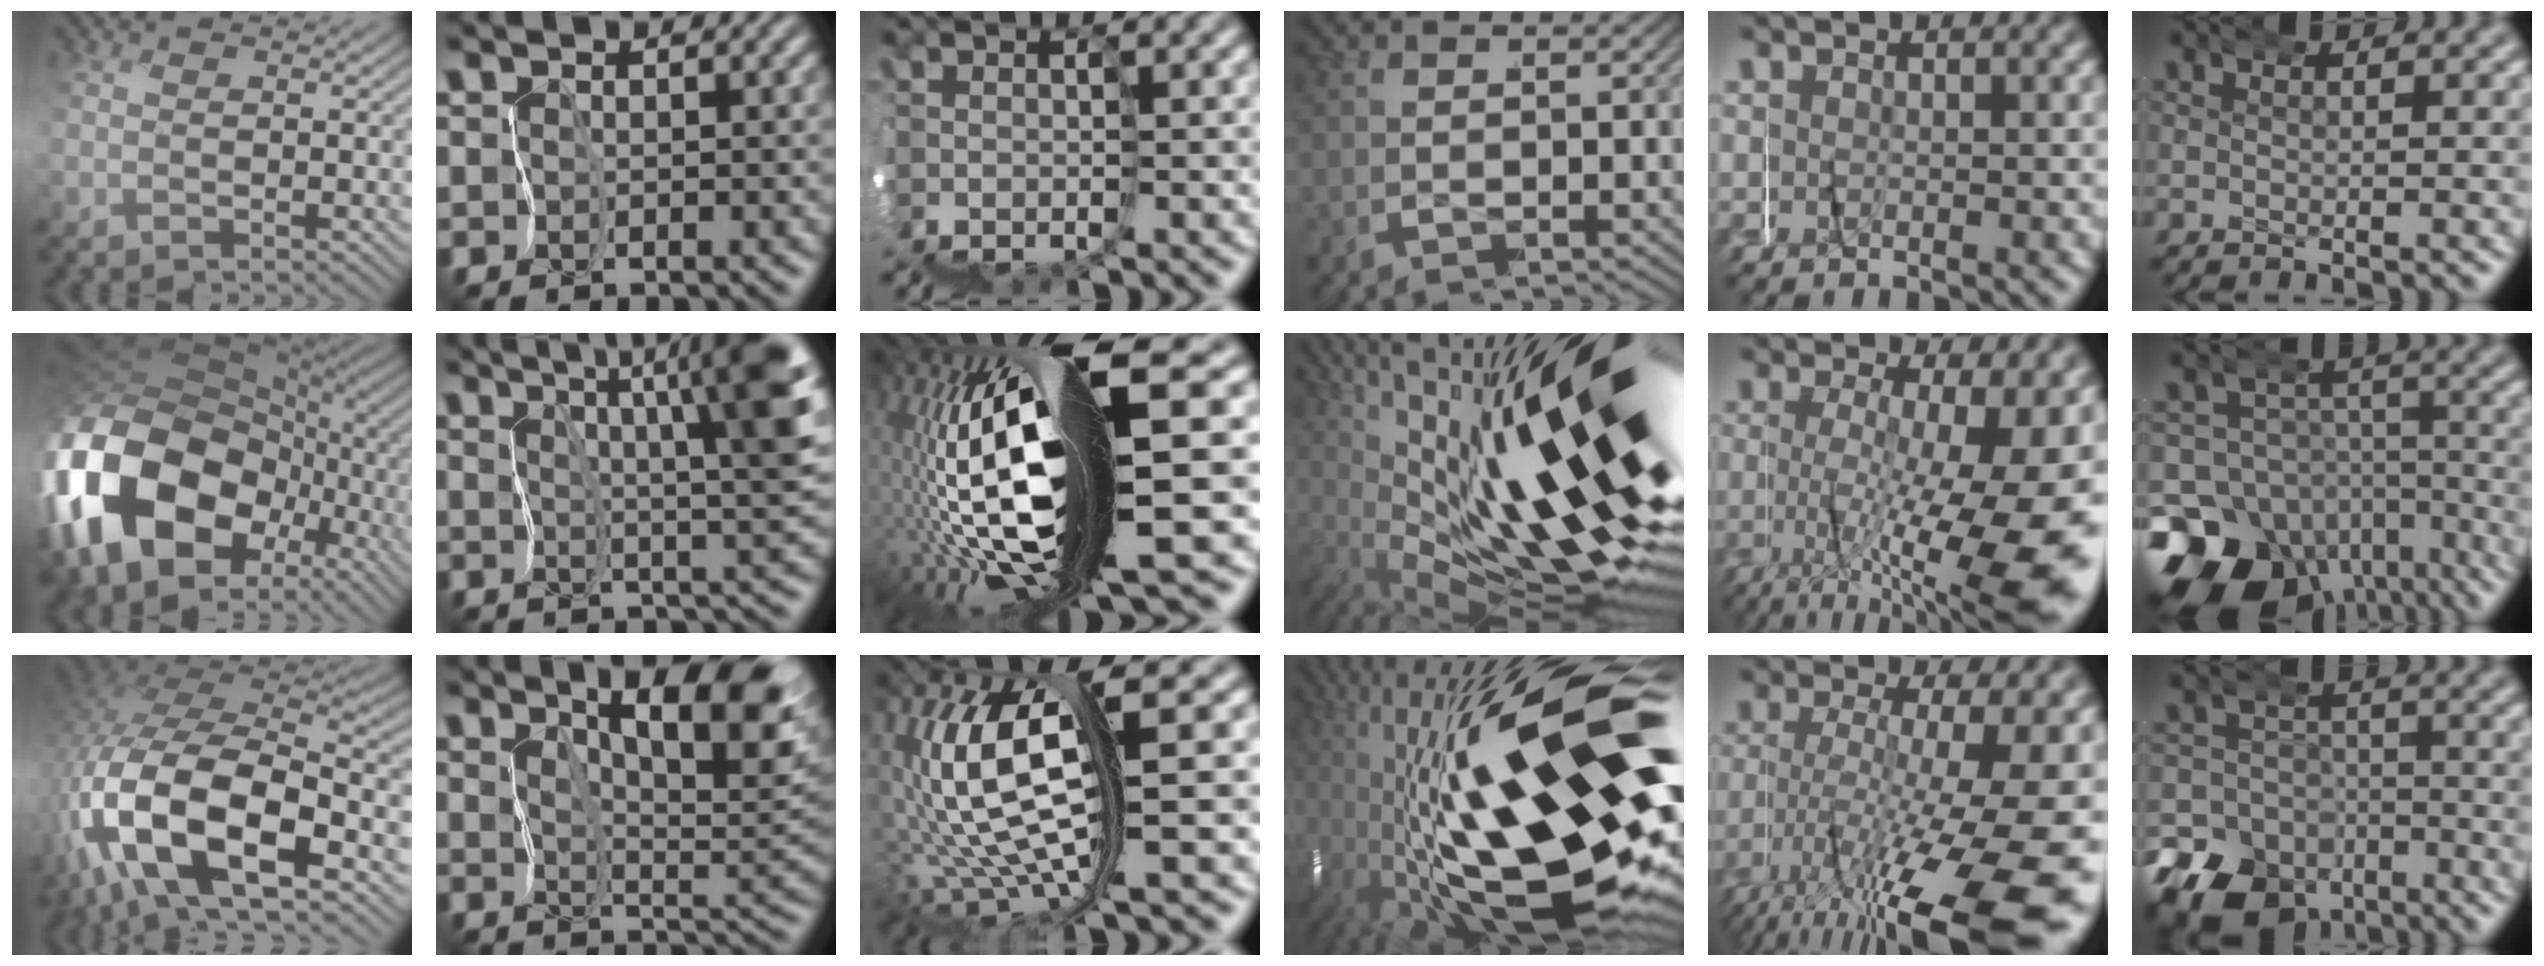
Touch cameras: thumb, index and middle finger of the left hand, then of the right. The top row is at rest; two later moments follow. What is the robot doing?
{"motion": "wrap", "object": "masking tape"}